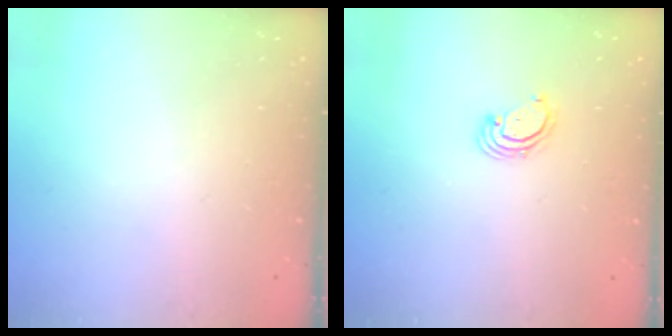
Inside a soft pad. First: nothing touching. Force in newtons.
{"total": 2.7, "press": 2.7, "slide": 0.3}